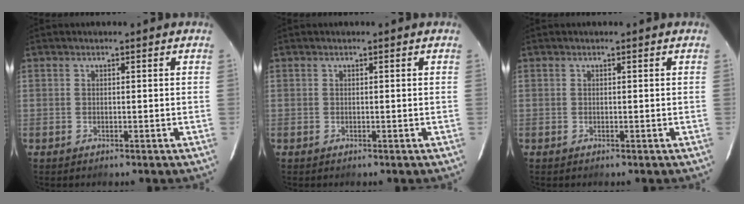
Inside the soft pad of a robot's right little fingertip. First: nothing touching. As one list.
[{"total": 0.0}, {"total": 0.0}]